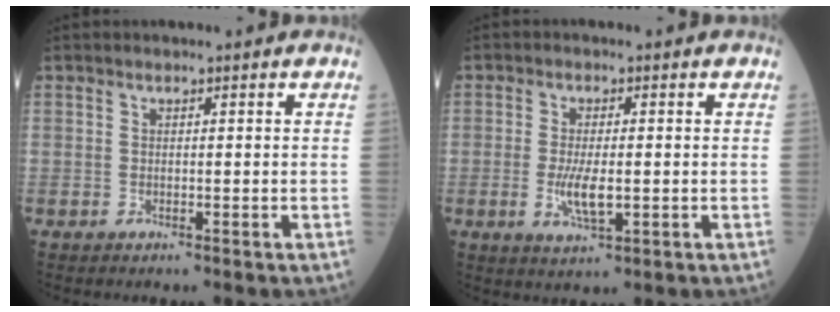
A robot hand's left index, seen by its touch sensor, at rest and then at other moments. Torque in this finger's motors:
{"motor_torque": [0.24, 0.08, 0.13, 0.06]}